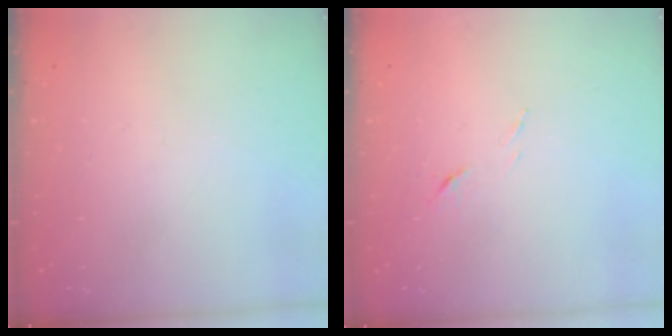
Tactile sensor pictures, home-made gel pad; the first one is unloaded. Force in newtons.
{"total": 6.1, "press": 6.0, "slide": 0.7}